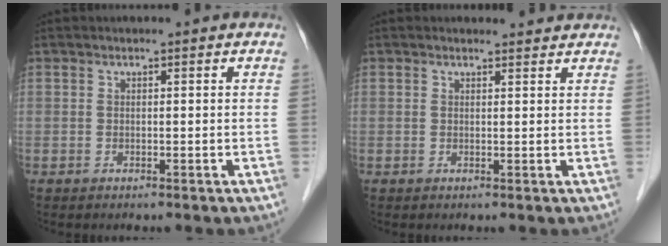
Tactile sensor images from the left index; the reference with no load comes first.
{"total": 2.3, "force": [2.2, 0.5, 0.0], "torque": [-0.008, 0.003, 0.024]}